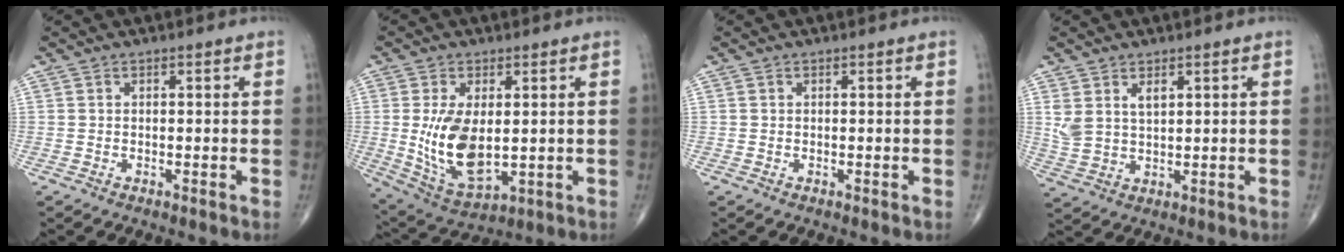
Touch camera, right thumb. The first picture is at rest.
{"total": 12.7, "force": [0.3, 6.6, 10.9], "torque": [-0.203, -0.019, 0.024]}
{"total": 0.0}
{"total": 5.3, "force": [2.3, 3.0, 3.7], "torque": [-0.070, -0.009, 0.055]}